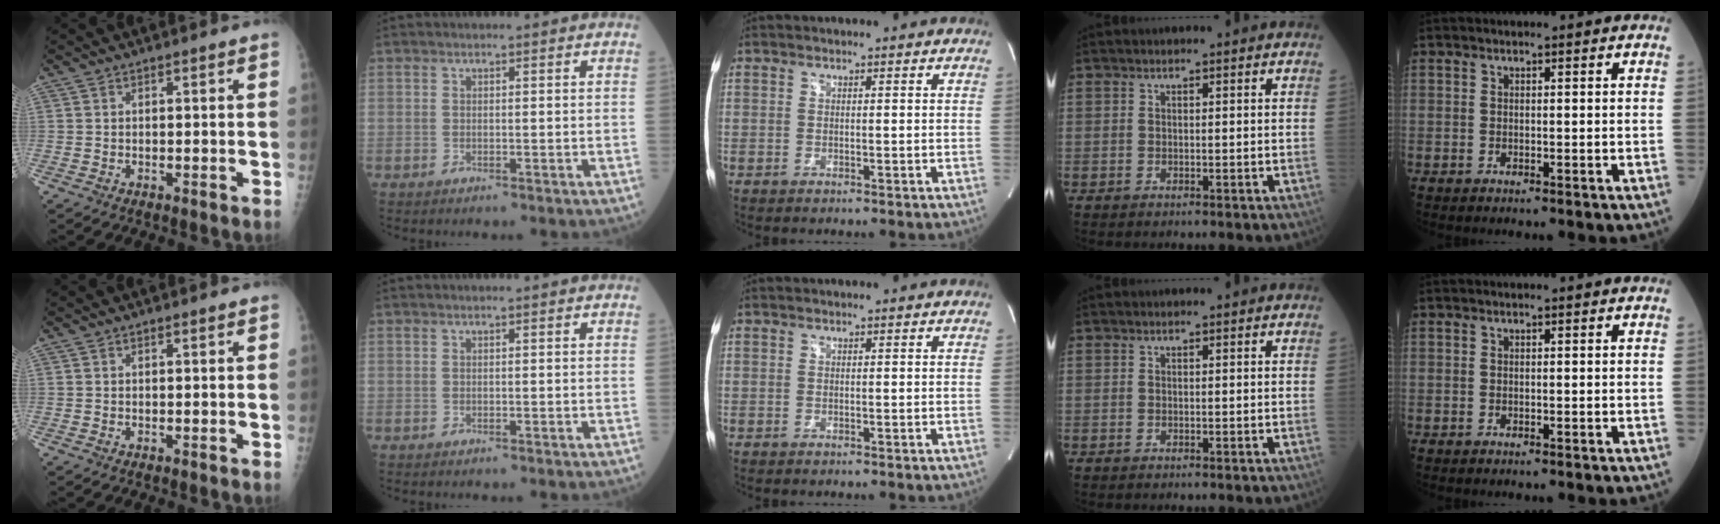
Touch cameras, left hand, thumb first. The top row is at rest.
{}